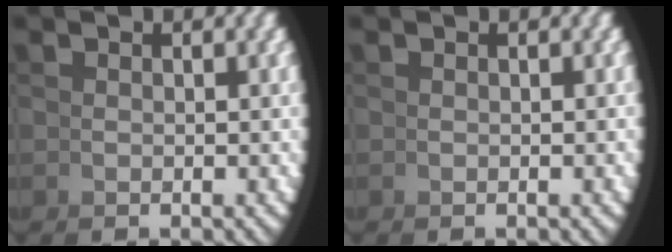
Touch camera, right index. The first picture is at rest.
{"total": 0.0}